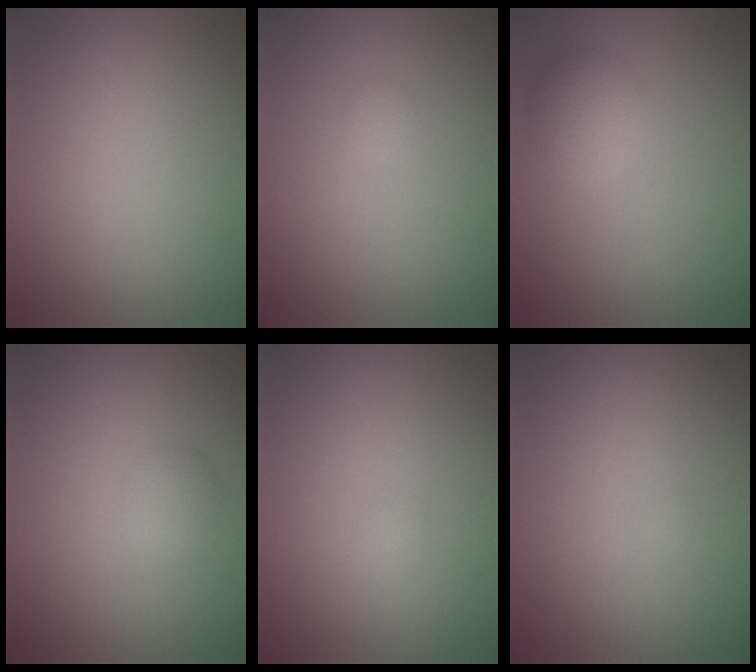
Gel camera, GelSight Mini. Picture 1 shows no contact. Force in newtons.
{"total": 0.5, "press": 0.5, "slide": 0.0}
{"total": 3.0, "press": 3.0, "slide": 0.1}
{"total": 1.5, "press": 1.5, "slide": 0.1}
{"total": 0.6, "press": 0.6, "slide": 0.1}
{"total": 0.0}